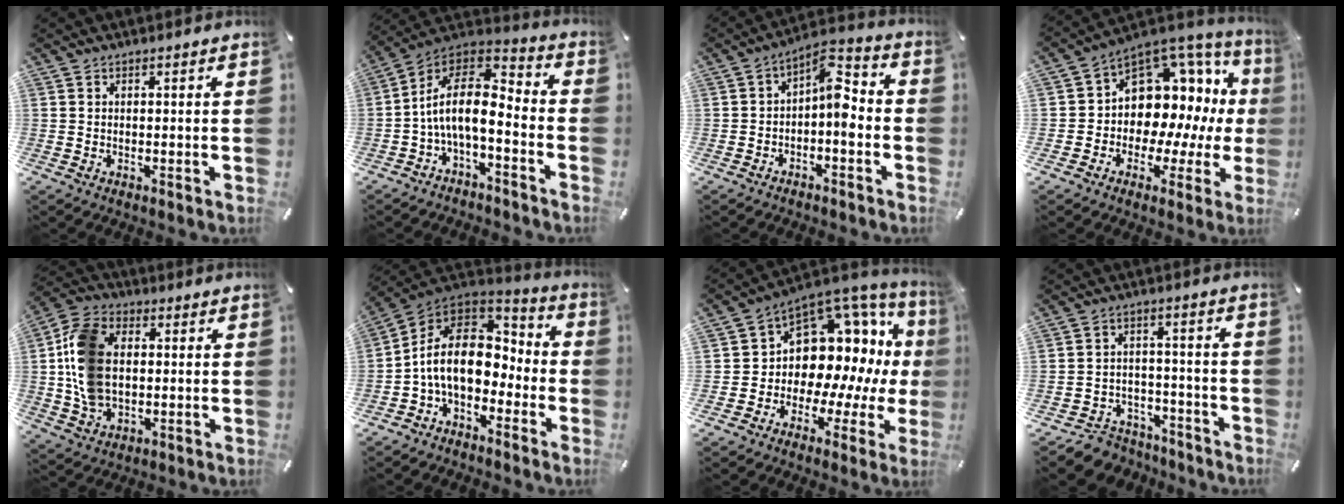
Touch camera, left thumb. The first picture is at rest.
{"total": 12.3, "force": [-2.3, 6.0, 10.4], "torque": [-0.224, -0.001, -0.046]}
{"total": 8.4, "force": [-1.0, 4.4, 7.1], "torque": [-0.103, 0.002, -0.019]}
{"total": 11.6, "force": [3.3, 9.3, 6.1], "torque": [-0.084, -0.057, 0.060]}
{"total": 14.3, "force": [0.5, 10.4, 9.7], "torque": [-0.215, 0.011, 0.012]}
{"total": 14.6, "force": [-1.7, 10.1, 10.4], "torque": [-0.209, 0.012, -0.027]}
{"total": 13.5, "force": [4.4, 10.4, 7.4], "torque": [-0.108, -0.074, 0.083]}
{"total": 6.6, "force": [-4.8, 4.3, 1.5], "torque": [-0.019, 0.033, -0.087]}